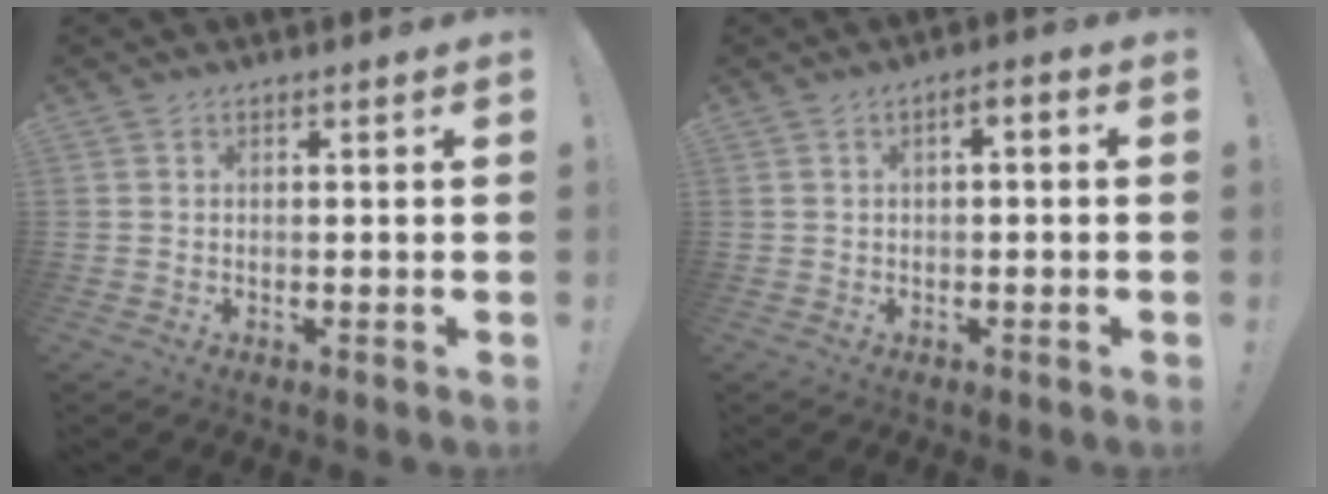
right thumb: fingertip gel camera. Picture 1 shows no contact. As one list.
[{"total": 2.5, "force": [-1.5, 1.0, 1.8], "torque": [-0.037, 0.016, -0.027]}]